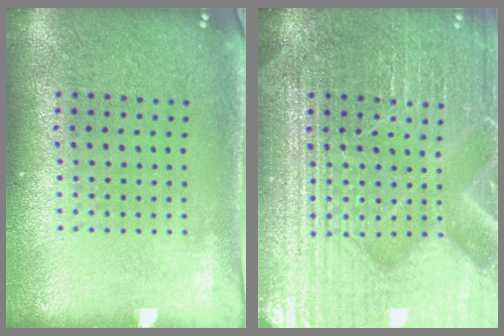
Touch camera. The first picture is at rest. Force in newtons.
{"total": 7.6, "press": 7.5, "slide": 1.0}